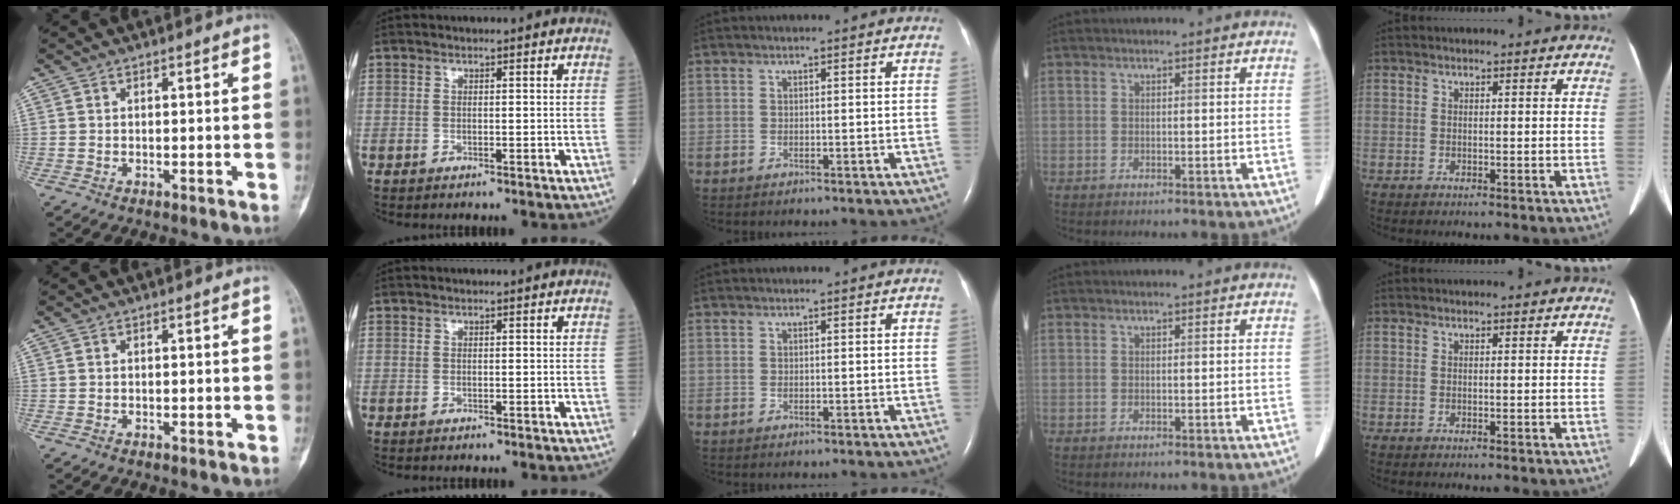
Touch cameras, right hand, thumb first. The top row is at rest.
{}